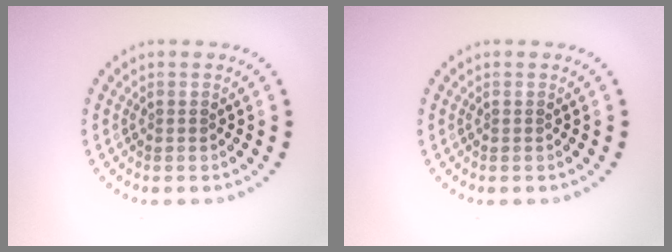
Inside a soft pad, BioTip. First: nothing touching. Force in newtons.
{"total": 0.0}